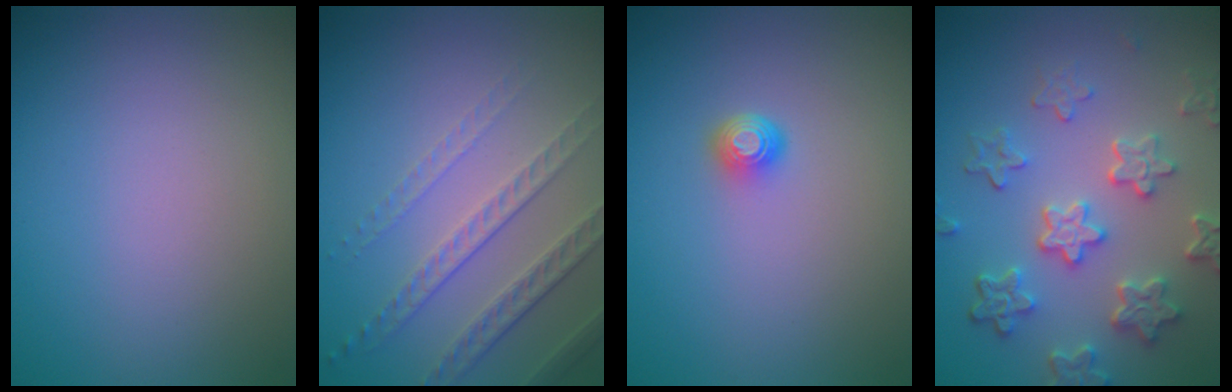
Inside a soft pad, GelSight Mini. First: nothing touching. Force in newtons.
{"total": 4.6, "press": 3.0, "slide": 3.5}
{"total": 1.5, "press": 1.1, "slide": 1.1}
{"total": 5.5, "press": 4.3, "slide": 3.5}